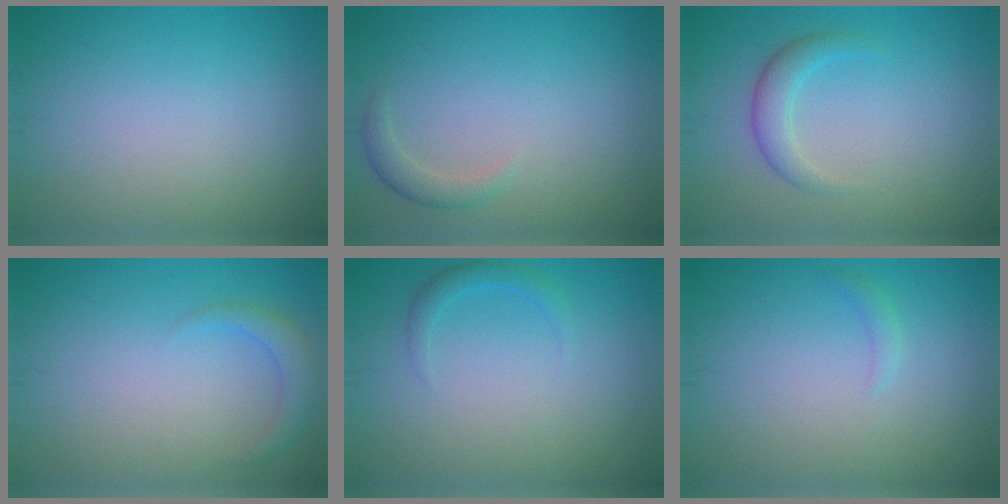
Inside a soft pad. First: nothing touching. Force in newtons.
{"total": 1.5, "press": 1.5, "slide": 0.1}
{"total": 2.2, "press": 2.2, "slide": 0.1}
{"total": 1.9, "press": 1.9, "slide": 0.1}
{"total": 1.3, "press": 1.3, "slide": 0.1}
{"total": 0.8, "press": 0.8, "slide": 0.1}